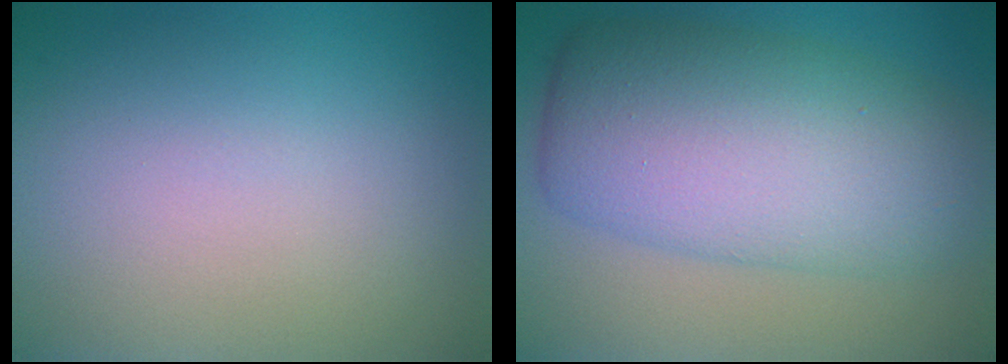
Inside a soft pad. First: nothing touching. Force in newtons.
{"total": 10.1, "press": 10.1, "slide": 0.3}